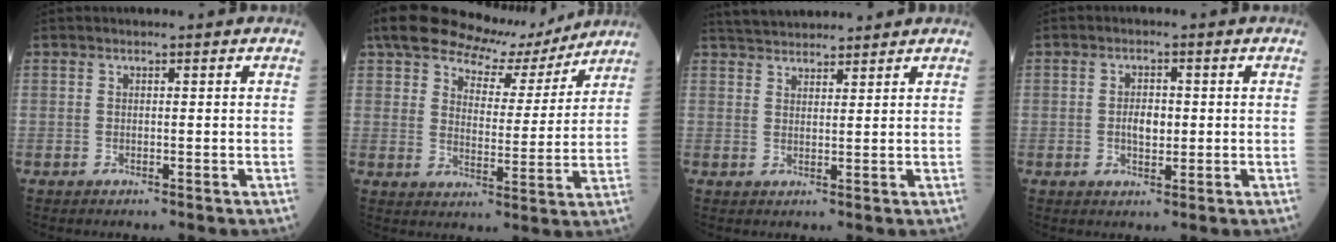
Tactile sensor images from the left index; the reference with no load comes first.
{"total": 12.4, "force": [10.6, 4.4, 4.6], "torque": [-0.071, 0.012, 0.154]}
{"total": 6.0, "force": [5.4, 1.1, 2.2], "torque": [-0.026, 0.037, 0.089]}
{"total": 3.0, "force": [-0.2, 1.6, 2.5], "torque": [-0.040, 0.001, -0.002]}